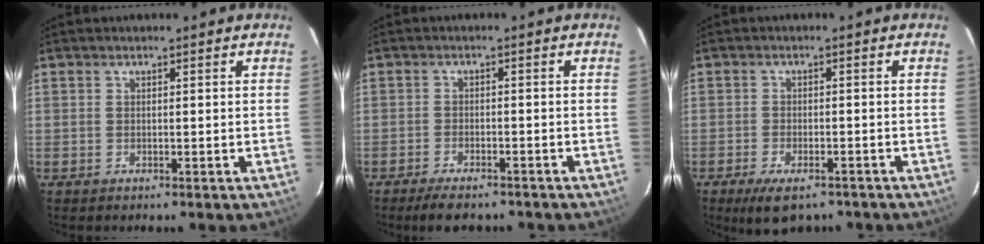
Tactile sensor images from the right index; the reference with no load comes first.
{"total": 6.7, "force": [-5.6, 2.1, 3.1], "torque": [-0.067, -0.009, -0.089]}
{"total": 7.7, "force": [-5.6, 3.0, 4.3], "torque": [-0.091, -0.019, -0.089]}